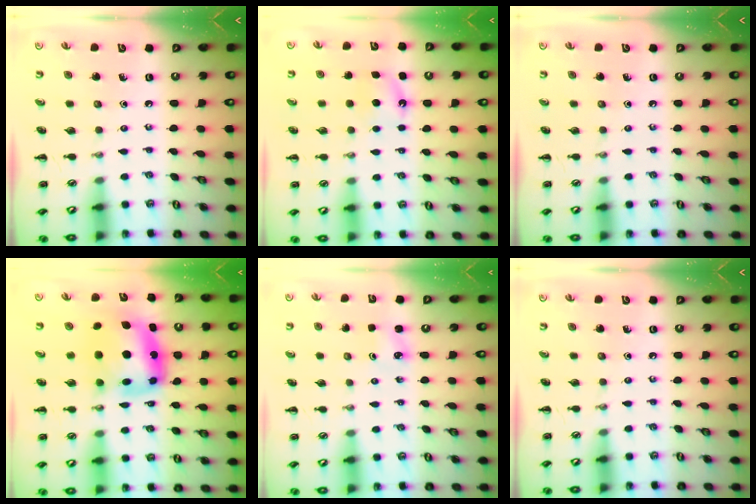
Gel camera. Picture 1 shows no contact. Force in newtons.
{"total": 4.8, "press": 4.5, "slide": 1.6}
{"total": 0.0}
{"total": 8.9, "press": 8.6, "slide": 2.5}
{"total": 2.5, "press": 2.4, "slide": 0.8}
{"total": 0.0}